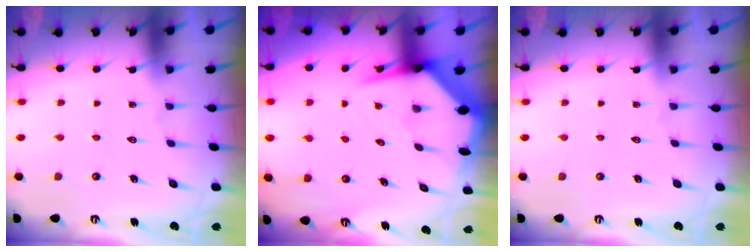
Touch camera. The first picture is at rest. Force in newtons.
{"total": 6.6, "press": 6.6, "slide": 0.8}
{"total": 0.0}